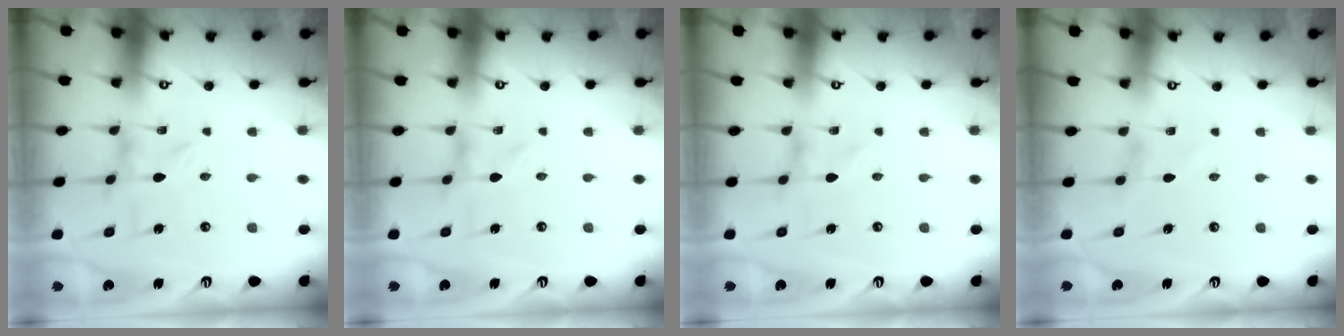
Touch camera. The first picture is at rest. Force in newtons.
{"total": 1.2, "press": 1.1, "slide": 0.2}
{"total": 0.0}
{"total": 0.0}